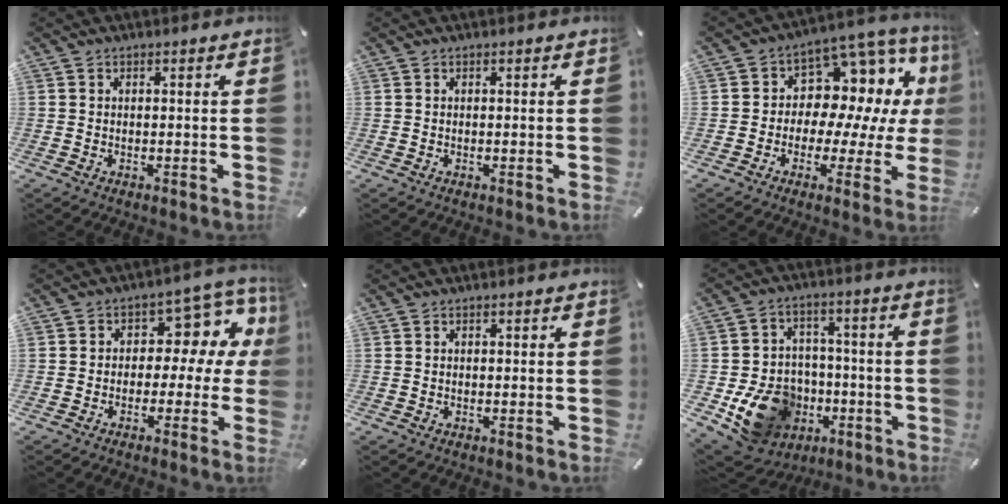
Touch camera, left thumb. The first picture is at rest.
{"total": 0.0}
{"total": 9.6, "force": [2.8, 7.8, 5.0], "torque": [-0.077, -0.049, 0.057]}
{"total": 10.7, "force": [2.4, 7.5, 7.2], "torque": [-0.086, -0.017, 0.038]}
{"total": 0.0}
{"total": 17.8, "force": [-6.0, 14.2, 8.8], "torque": [-0.149, 0.036, -0.081]}